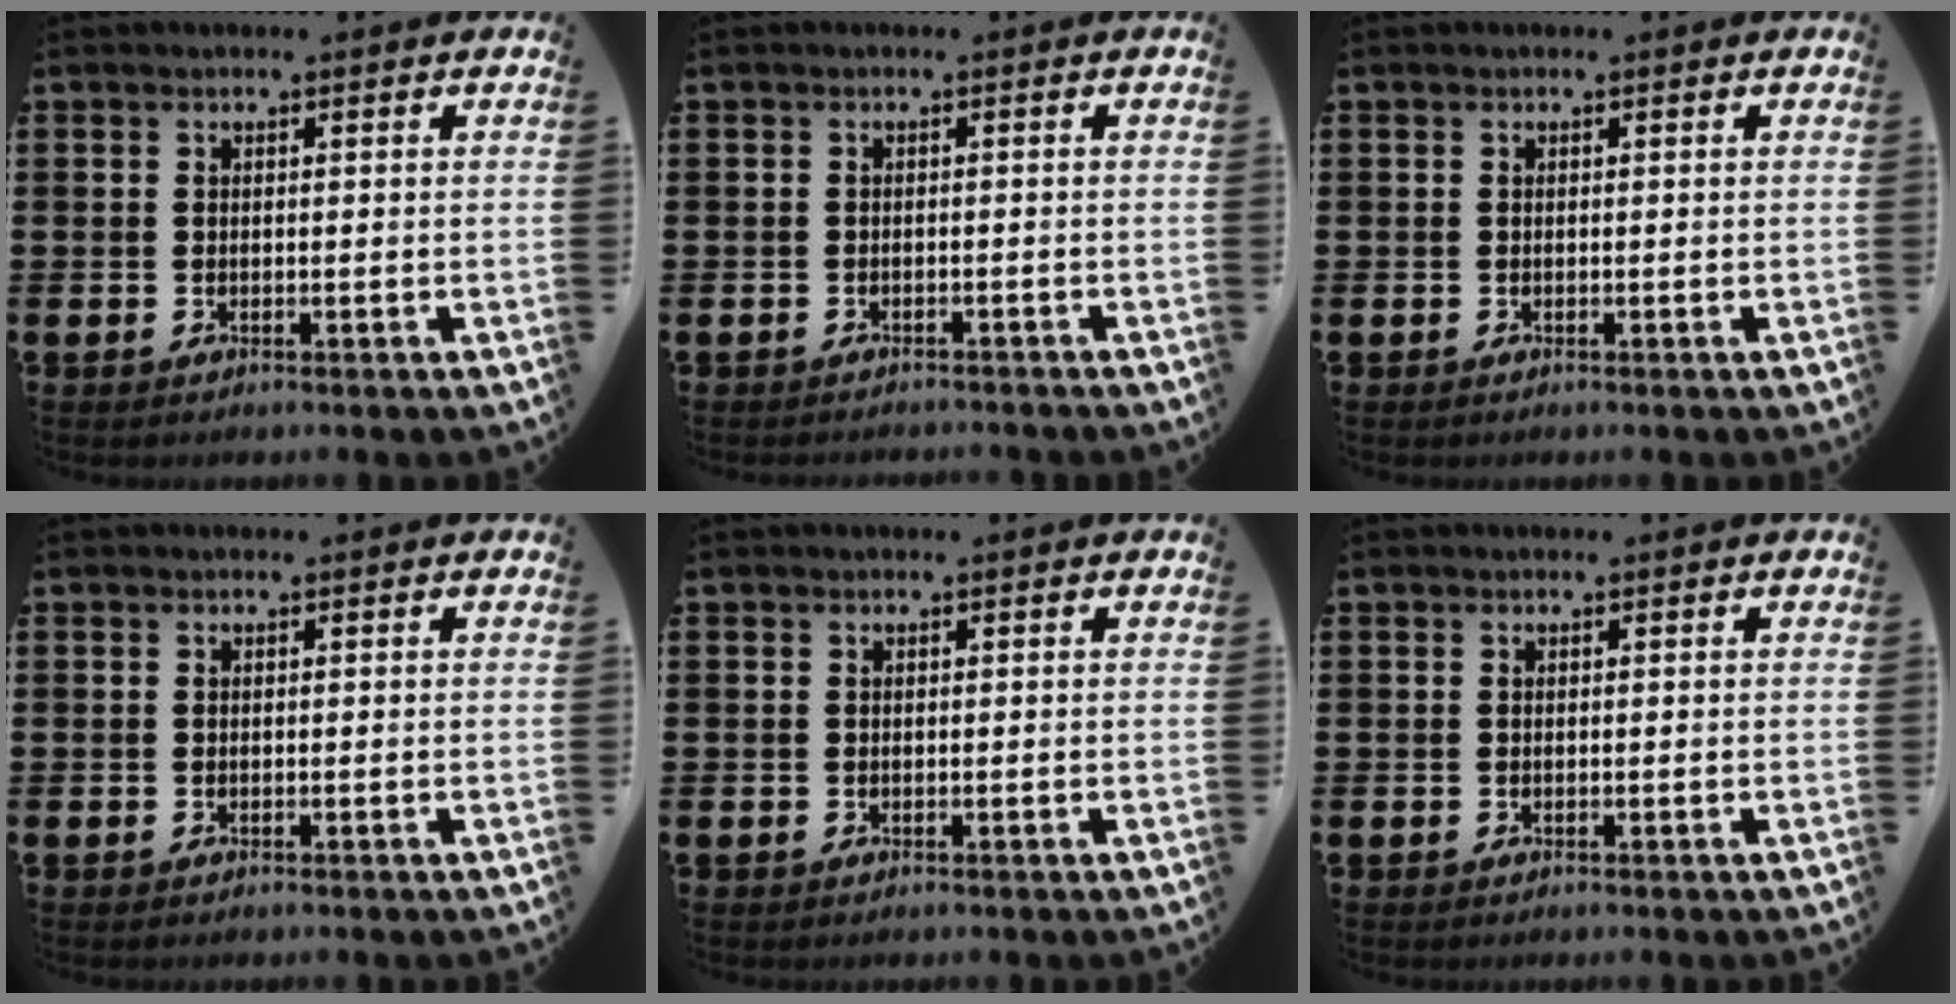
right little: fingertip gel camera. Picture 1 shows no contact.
{"total": 0.7, "force": [-0.7, -0.1, -0.1], "torque": [0.000, 0.000, -0.016]}
{"total": 0.0}
{"total": 0.0}
{"total": 0.0}
{"total": 0.0}